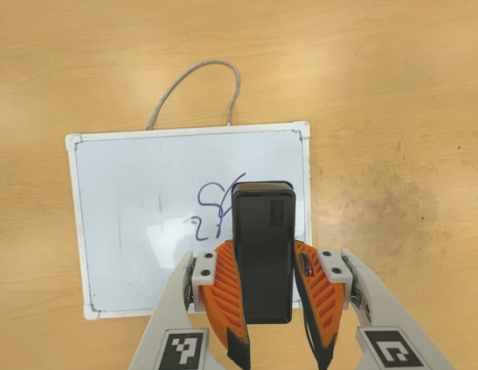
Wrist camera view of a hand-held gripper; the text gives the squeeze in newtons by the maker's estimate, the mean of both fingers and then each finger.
{"total": 7.8, "left": 6.0, "right": 9.5}